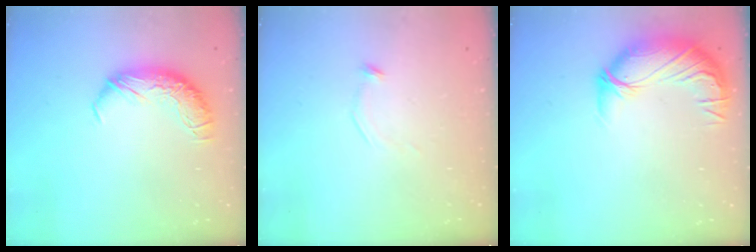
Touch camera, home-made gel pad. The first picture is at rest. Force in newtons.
{"total": 9.6, "press": 9.6, "slide": 0.3}
{"total": 2.8, "press": 0.0, "slide": 2.8}